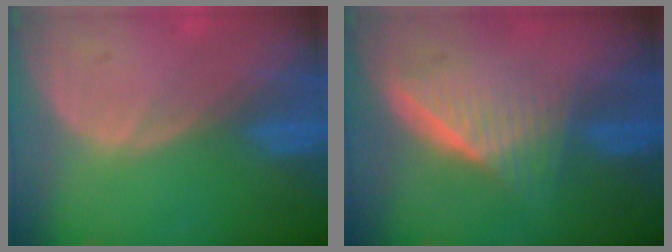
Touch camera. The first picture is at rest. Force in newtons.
{"total": 6.7, "press": 6.0, "slide": 3.0}